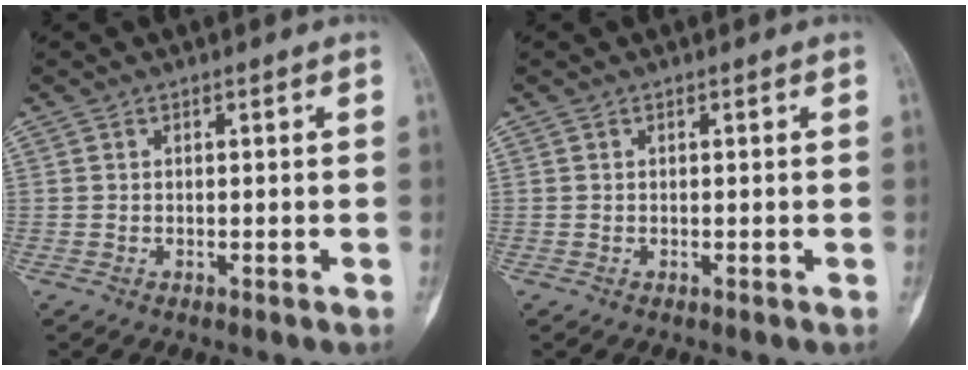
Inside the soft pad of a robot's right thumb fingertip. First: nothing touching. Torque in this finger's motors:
{"motor_torque": [0.04, 0.14, 0.03, -0.03, 0.00]}